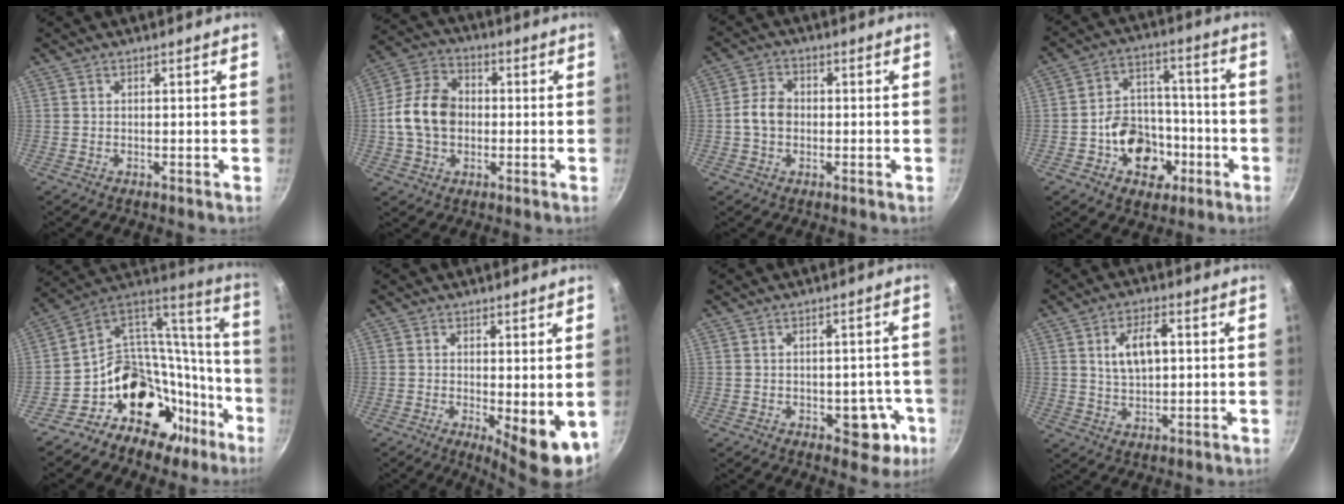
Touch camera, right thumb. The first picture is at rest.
{"total": 12.0, "force": [-0.5, 9.0, 7.9], "torque": [-0.127, 0.024, -0.023]}
{"total": 5.3, "force": [-0.5, 4.1, 3.2], "torque": [-0.047, 0.017, -0.018]}
{"total": 13.6, "force": [-4.5, 10.6, 7.2], "torque": [-0.074, 0.044, -0.067]}
{"total": 24.0, "force": [-11.9, 17.7, 11.0], "torque": [-0.099, 0.130, -0.187]}
{"total": 7.6, "force": [-0.7, 2.5, 7.2], "torque": [-0.084, -0.010, 0.000]}
{"total": 7.0, "force": [-2.3, 4.4, 4.9], "torque": [-0.016, 0.017, -0.023]}
{"total": 7.8, "force": [1.6, 4.0, 6.5], "torque": [-0.106, 0.006, 0.031]}